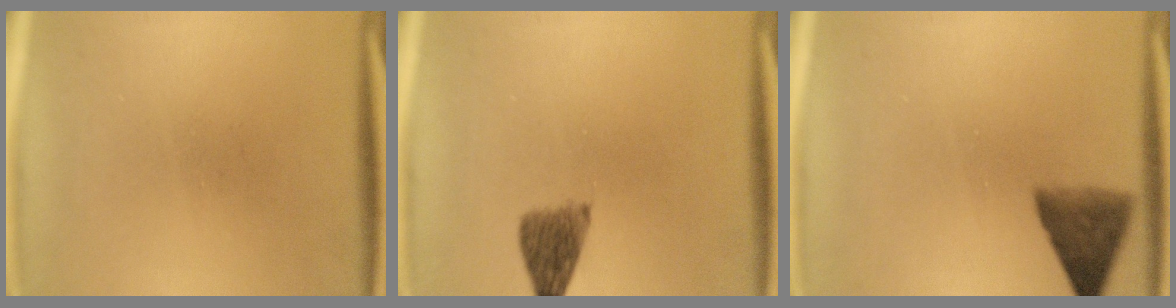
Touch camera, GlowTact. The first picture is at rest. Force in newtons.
{"total": 4.5}
{"total": 5.8}